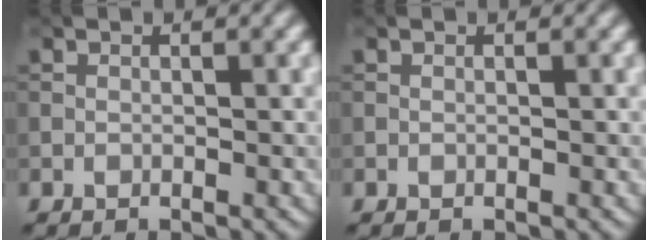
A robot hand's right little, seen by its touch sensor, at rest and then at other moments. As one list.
[{"total": 0.0}]